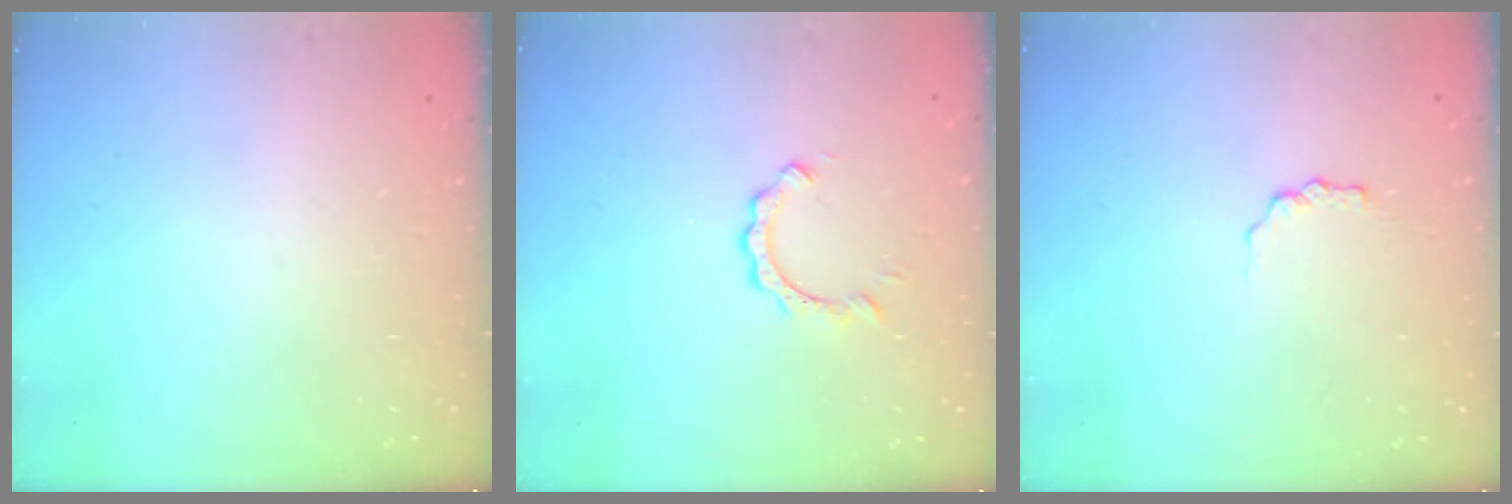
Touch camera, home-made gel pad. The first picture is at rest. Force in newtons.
{"total": 2.8, "press": 2.8, "slide": 0.2}
{"total": 3.1, "press": 3.1, "slide": 0.5}